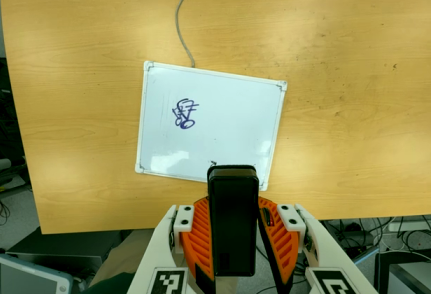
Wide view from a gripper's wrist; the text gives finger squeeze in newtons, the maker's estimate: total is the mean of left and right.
{"total": 5.8, "left": 4.7, "right": 6.9}